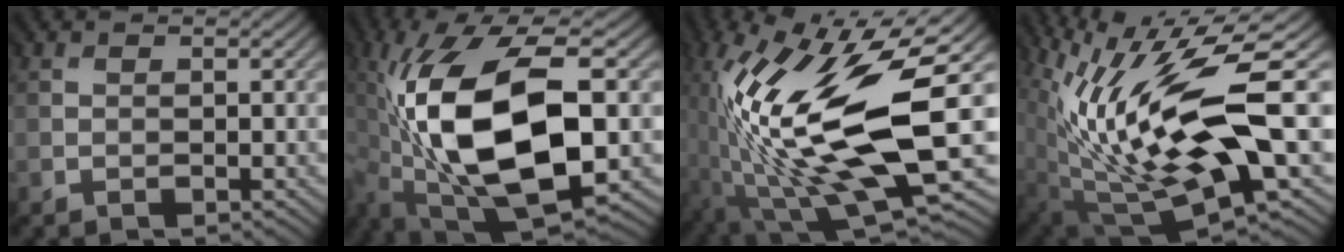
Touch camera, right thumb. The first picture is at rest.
{"total": 16.7, "force": [-1.9, 7.4, 14.9], "torque": [-0.305, 0.003, -0.034]}
{"total": 18.1, "force": [-1.0, 6.1, 17.0], "torque": [-0.339, -0.007, -0.020]}
{"total": 16.3, "force": [1.8, 5.2, 15.3], "torque": [-0.307, -0.003, 0.045]}